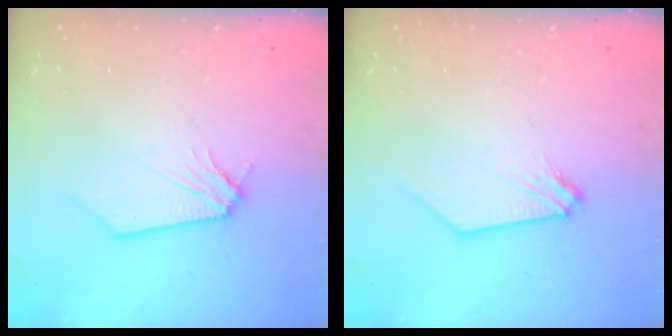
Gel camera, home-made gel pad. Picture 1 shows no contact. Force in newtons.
{"total": 0.7, "press": 0.7, "slide": 0.2}